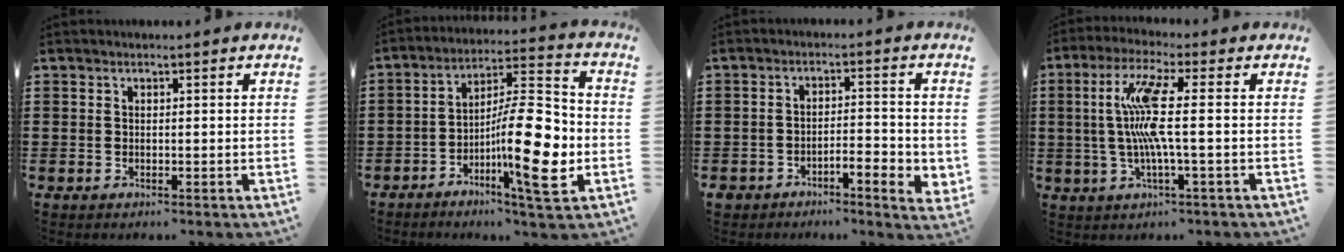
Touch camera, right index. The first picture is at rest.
{"total": 14.9, "force": [-3.9, 3.6, 13.9], "torque": [-0.216, -0.007, -0.072]}
{"total": 3.8, "force": [-2.5, 1.2, 2.6], "torque": [-0.043, 0.004, -0.046]}
{"total": 9.1, "force": [0.1, 0.1, 9.1], "torque": [-0.209, -0.020, -0.016]}